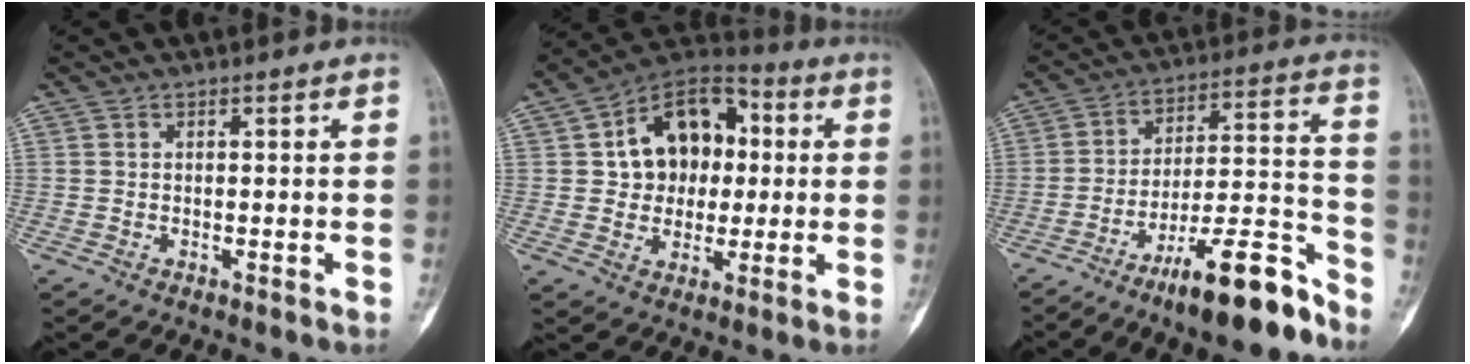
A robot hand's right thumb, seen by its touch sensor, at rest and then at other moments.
{"total": 15.1, "force": [2.3, 11.2, 9.8], "torque": [-0.102, 0.019, 0.029]}
{"total": 16.4, "force": [-11.5, 3.7, 11.1], "torque": [-0.153, 0.096, -0.188]}